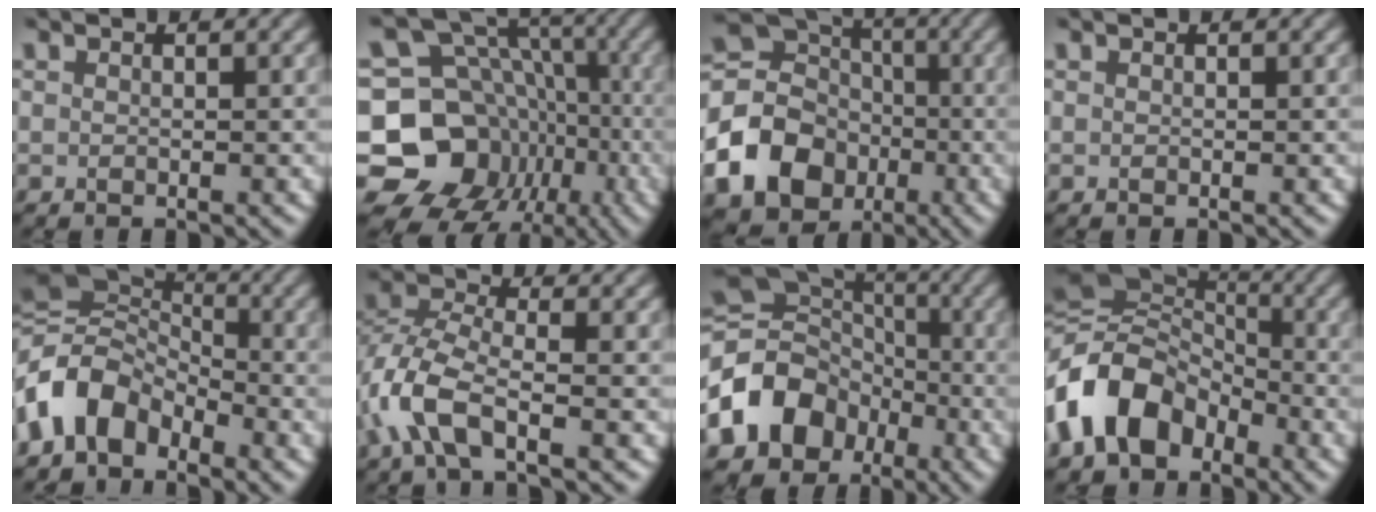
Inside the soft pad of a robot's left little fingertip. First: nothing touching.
{"total": 14.4, "force": [-4.8, 12.3, 5.9], "torque": [-0.115, 0.010, -0.091]}
{"total": 15.6, "force": [-4.8, 13.8, 5.6], "torque": [-0.150, -0.027, -0.101]}
{"total": 0.0}
{"total": 7.8, "force": [-3.3, 5.3, 4.7], "torque": [-0.081, 0.012, -0.081]}
{"total": 5.4, "force": [-2.5, 2.3, 4.2], "torque": [-0.099, 0.003, -0.061]}
{"total": 12.0, "force": [-4.5, 9.7, 5.3], "torque": [-0.110, -0.004, -0.098]}
{"total": 10.2, "force": [-4.0, 7.0, 6.2], "torque": [-0.118, 0.005, -0.092]}